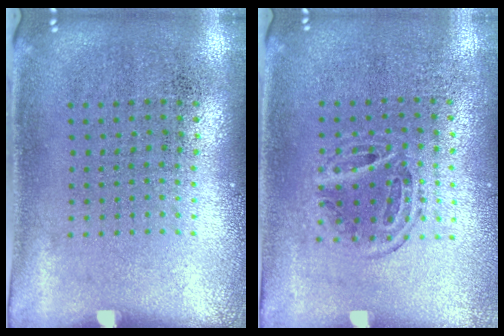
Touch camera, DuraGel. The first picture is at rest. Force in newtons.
{"total": 1.0, "press": 0.9, "slide": 0.4}